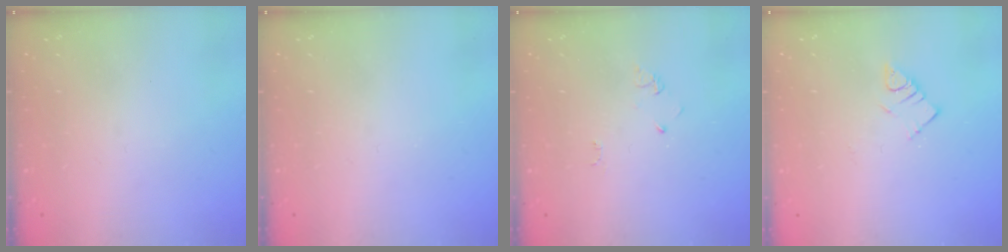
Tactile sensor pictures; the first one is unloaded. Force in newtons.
{"total": 0.0}
{"total": 2.6, "press": 2.6, "slide": 0.4}
{"total": 3.8, "press": 3.7, "slide": 0.5}